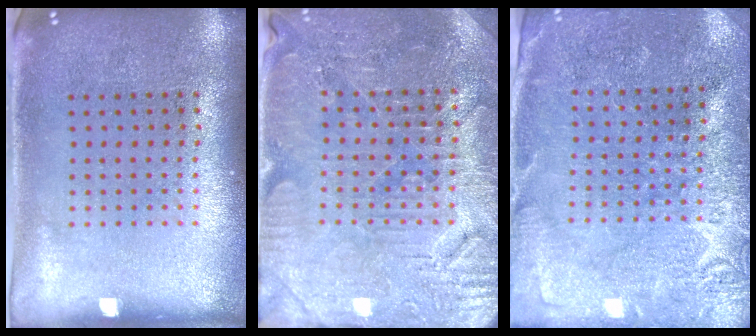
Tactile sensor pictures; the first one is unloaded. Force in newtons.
{"total": 3.7, "press": 3.6, "slide": 0.6}
{"total": 2.8, "press": 2.8, "slide": 0.1}